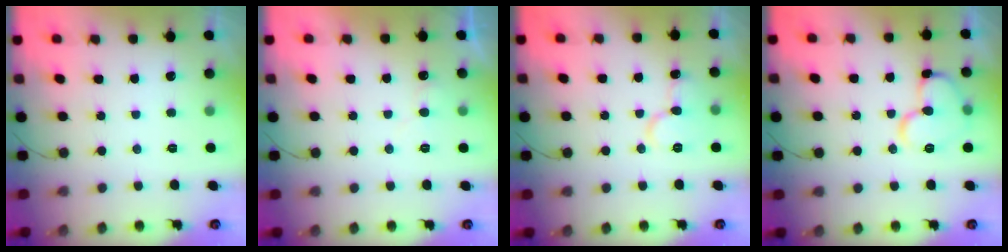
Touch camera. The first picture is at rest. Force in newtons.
{"total": 5.1, "press": 5.0, "slide": 0.5}
{"total": 9.4, "press": 9.3, "slide": 1.3}
{"total": 12.1, "press": 12.0, "slide": 1.4}